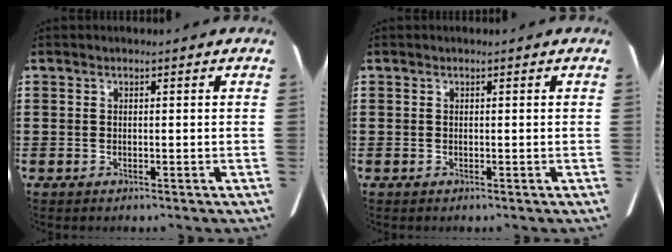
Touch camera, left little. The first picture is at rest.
{"total": 0.0}